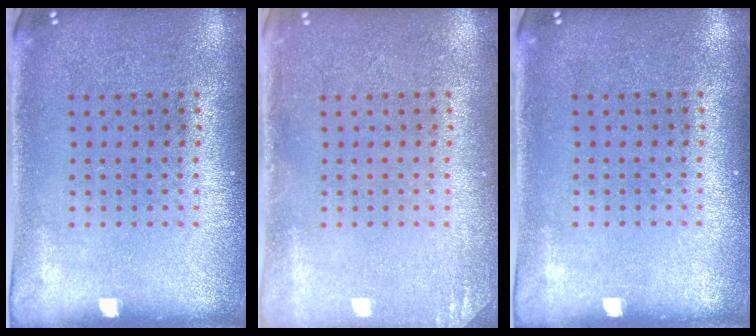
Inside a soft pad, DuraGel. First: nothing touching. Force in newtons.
{"total": 1.3, "press": 1.3, "slide": 0.1}
{"total": 0.0}